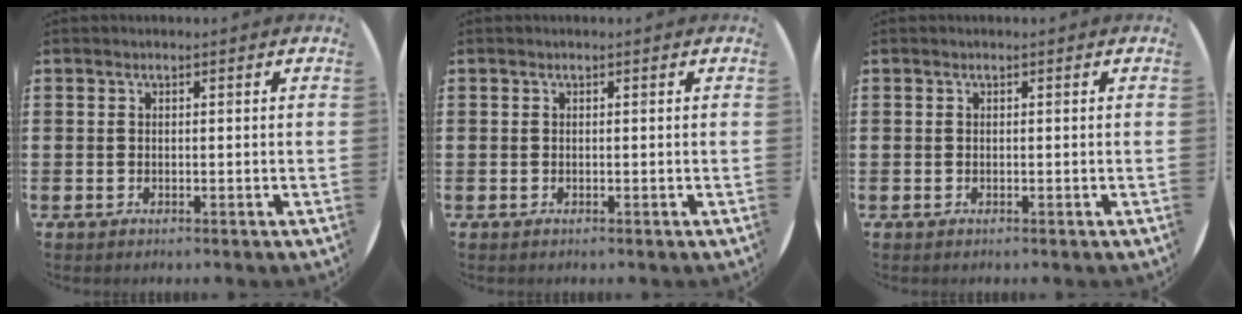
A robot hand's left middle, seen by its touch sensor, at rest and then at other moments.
{"total": 0.0}
{"total": 0.0}